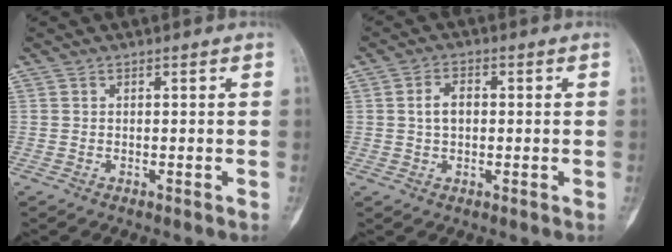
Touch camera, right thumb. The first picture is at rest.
{"total": 4.1, "force": [0.4, 2.6, 3.2], "torque": [-0.058, 0.009, 0.006]}